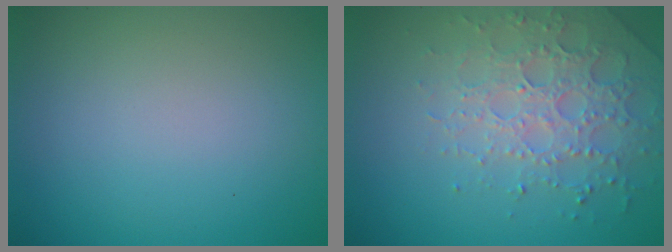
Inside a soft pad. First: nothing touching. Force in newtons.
{"total": 4.9, "press": 4.7, "slide": 1.2}